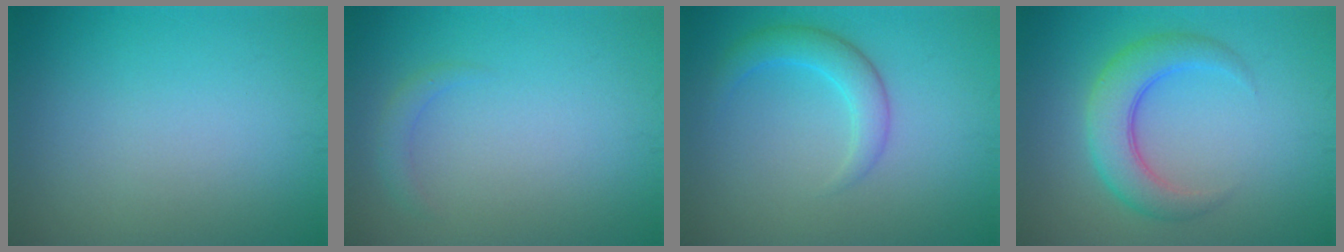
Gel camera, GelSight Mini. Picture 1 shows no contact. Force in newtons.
{"total": 1.1, "press": 1.1, "slide": 0.0}
{"total": 2.8, "press": 2.8, "slide": 0.1}
{"total": 4.7, "press": 4.7, "slide": 0.2}